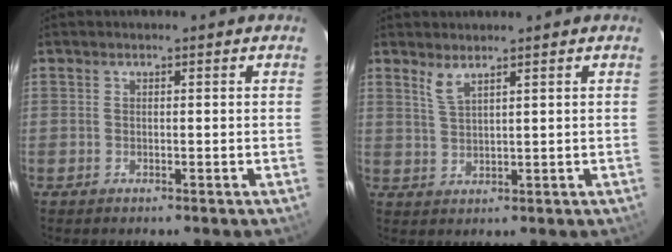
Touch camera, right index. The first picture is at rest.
{"total": 2.7, "force": [2.1, 0.2, 1.7], "torque": [-0.037, -0.002, 0.043]}